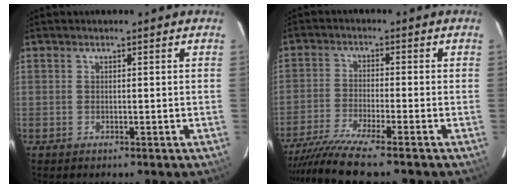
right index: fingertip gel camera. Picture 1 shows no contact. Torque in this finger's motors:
{"motor_torque": [1.06, -1.07, 0.56, 0.13]}